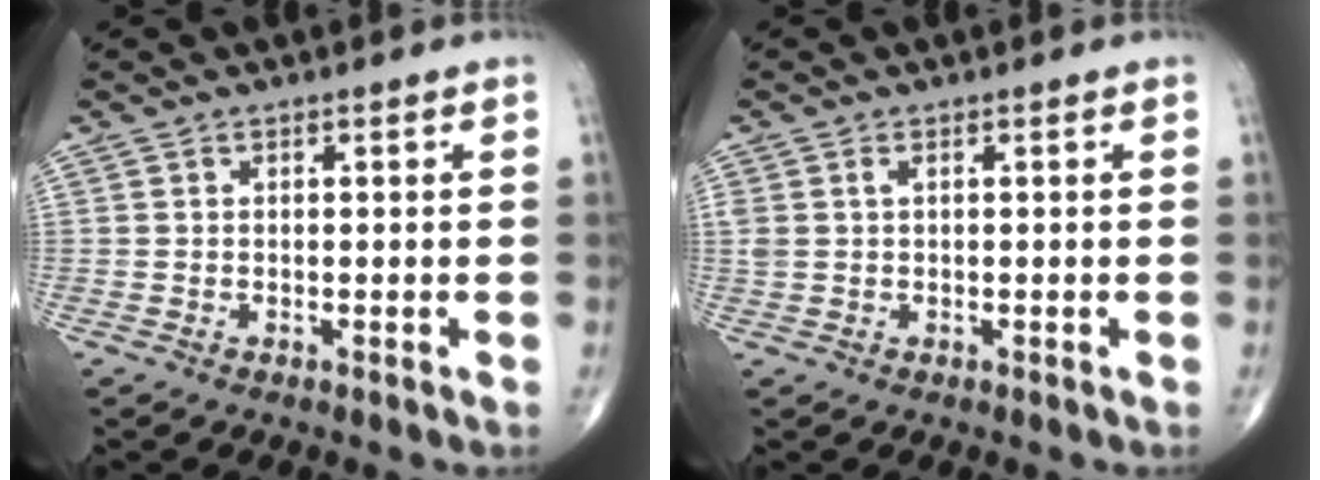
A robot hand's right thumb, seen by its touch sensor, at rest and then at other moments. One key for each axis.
{"total": 1.9, "fx": 0.6, "fy": 1.1, "fz": 1.5, "tx": -0.050, "ty": 0.012, "tz": 0.016}